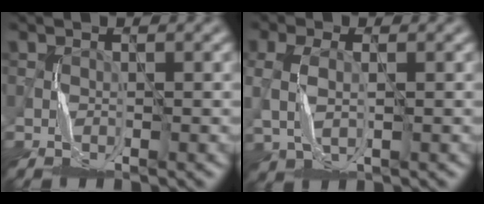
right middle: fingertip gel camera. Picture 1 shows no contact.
{"total": 2.4, "force": [0.0, 1.5, 1.9], "torque": [-0.056, -0.002, 0.004]}